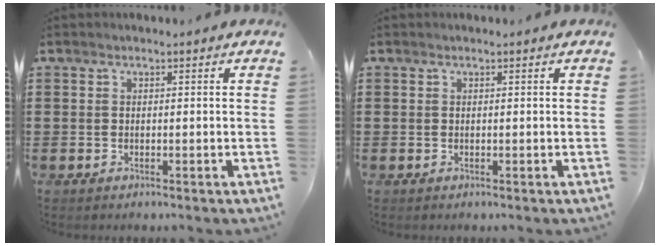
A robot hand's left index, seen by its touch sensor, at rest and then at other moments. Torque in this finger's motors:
{"motor_torque": [-0.94, 1.19, -0.02, 0.01]}